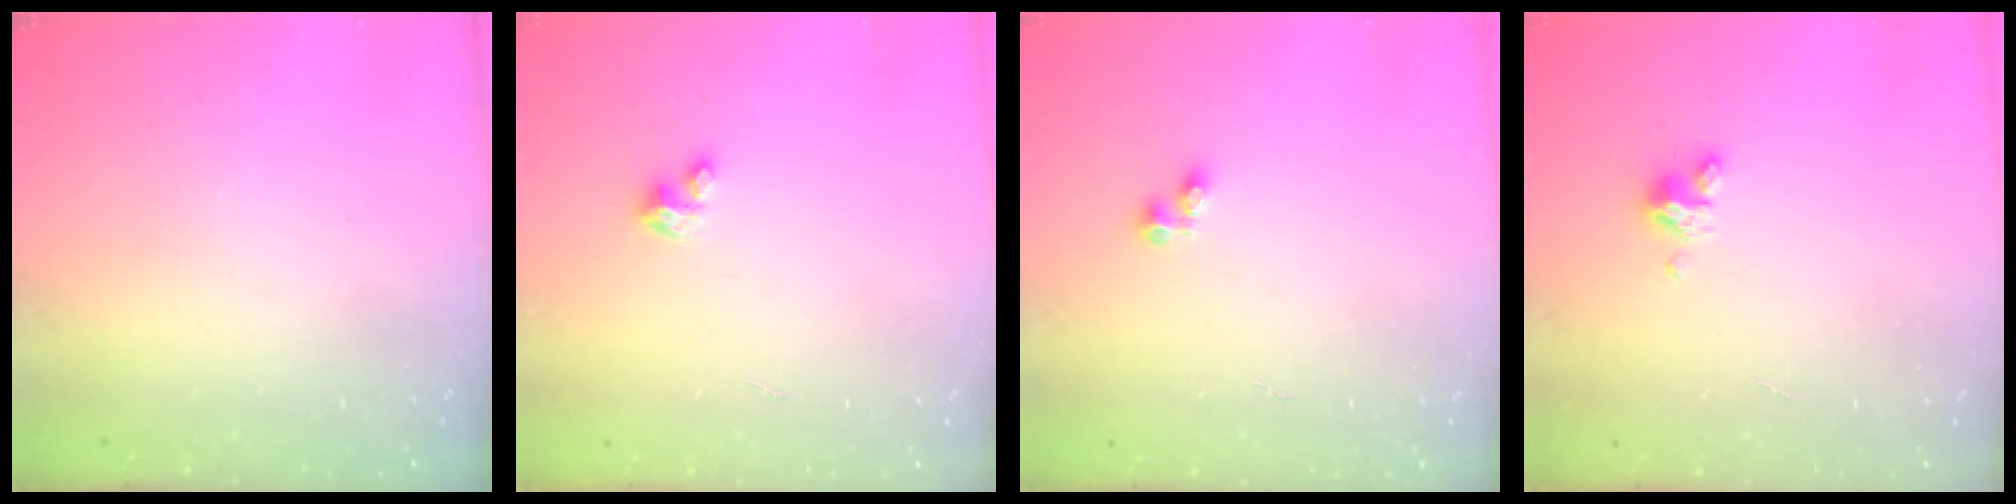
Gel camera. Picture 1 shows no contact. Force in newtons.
{"total": 1.7, "press": 1.6, "slide": 0.1}
{"total": 2.5, "press": 2.4, "slide": 0.3}
{"total": 2.9, "press": 2.9, "slide": 0.3}